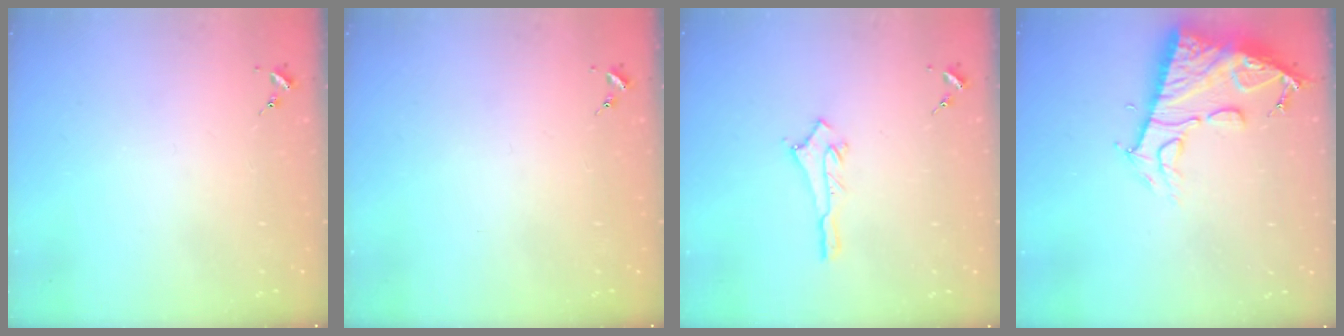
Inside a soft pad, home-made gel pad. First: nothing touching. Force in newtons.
{"total": 0.0}
{"total": 5.3, "press": 5.3, "slide": 0.4}
{"total": 13.8, "press": 13.7, "slide": 1.3}